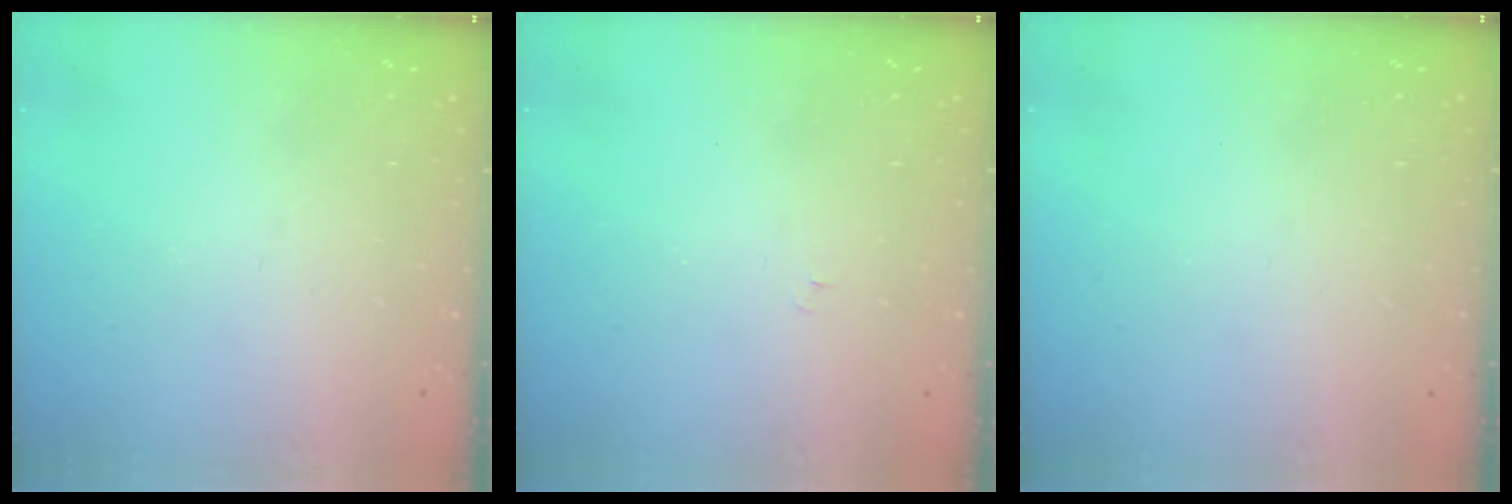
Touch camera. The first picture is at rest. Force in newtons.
{"total": 3.7, "press": 3.7, "slide": 0.5}
{"total": 0.0}